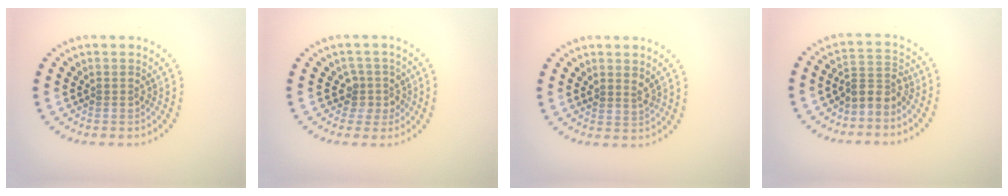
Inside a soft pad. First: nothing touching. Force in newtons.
{"total": 2.2, "press": 1.7, "slide": 1.4}
{"total": 1.4, "press": 1.1, "slide": 0.9}
{"total": 2.6, "press": 1.9, "slide": 1.8}